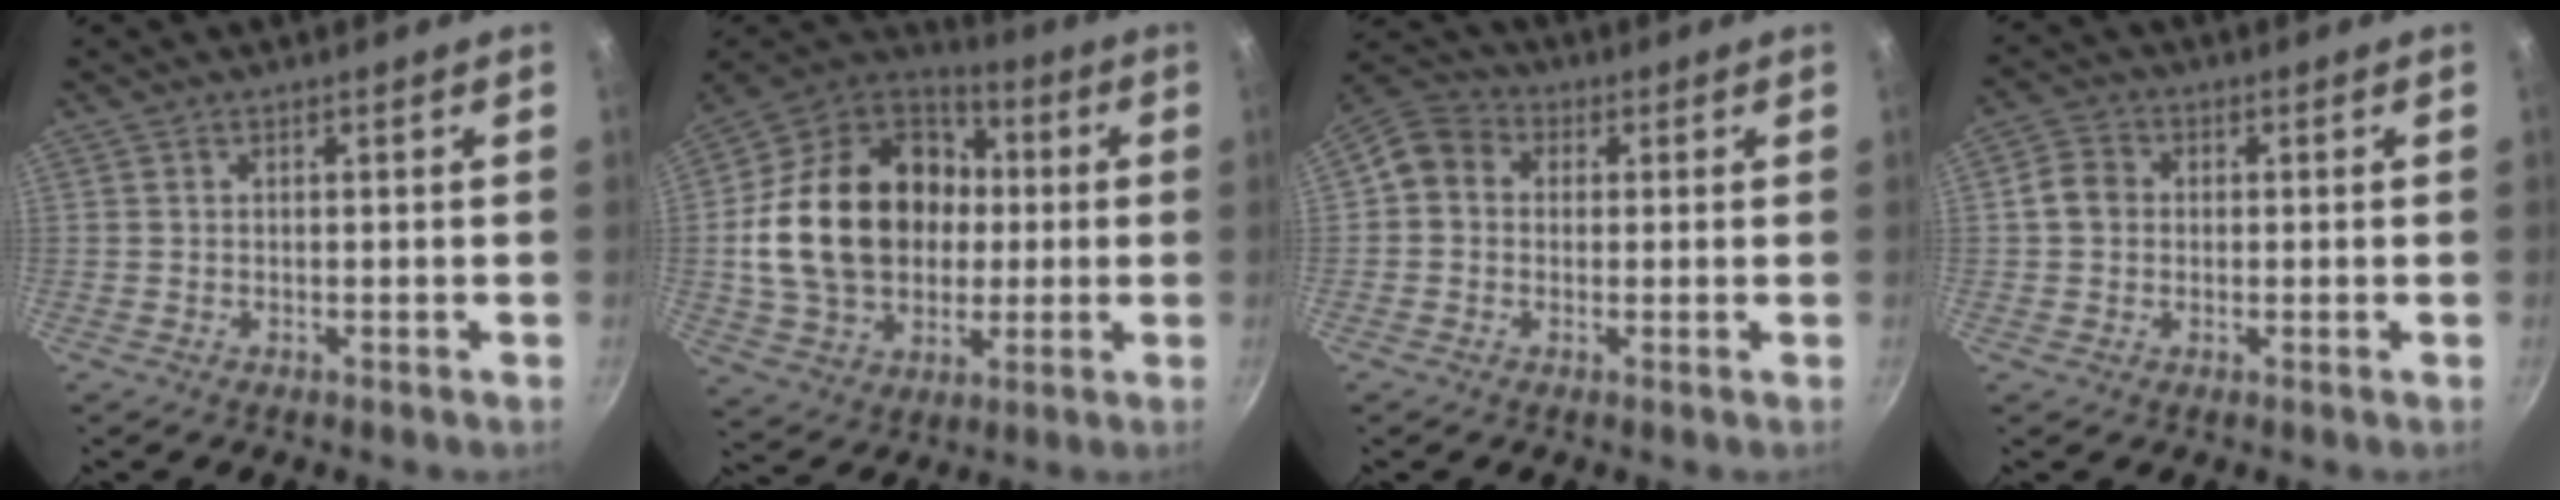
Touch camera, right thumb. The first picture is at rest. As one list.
[{"total": 26.4, "force": [0.9, 19.9, 17.4], "torque": [-0.286, 0.037, 0.023]}, {"total": 6.8, "force": [0.6, 5.9, 3.3], "torque": [-0.043, 0.016, -0.012]}, {"total": 4.7, "force": [0.2, 4.0, 2.3], "torque": [-0.029, 0.009, -0.008]}]